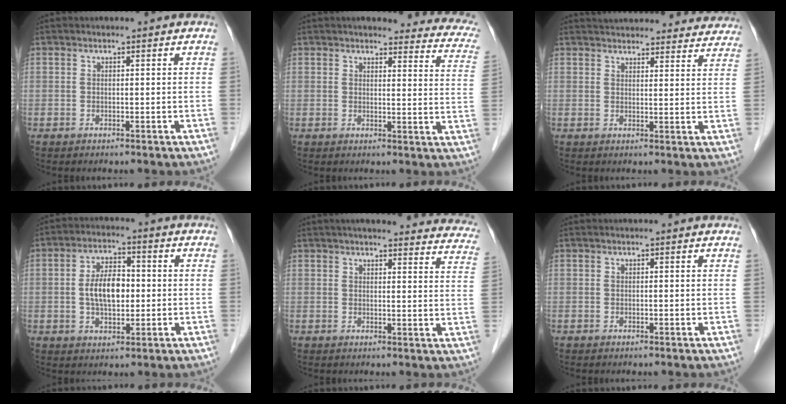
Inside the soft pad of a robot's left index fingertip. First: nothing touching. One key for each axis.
{"total": 17.8, "fx": 16.1, "fy": 3.9, "fz": 6.5, "tx": -0.041, "ty": -0.035, "tz": 0.153}
{"total": 23.2, "fx": 21.8, "fy": 5.3, "fz": 6.0, "tx": -0.084, "ty": -0.010, "tz": 0.259}
{"total": 7.2, "fx": -0.4, "fy": 3.6, "fz": 6.2, "tx": -0.123, "ty": 0.006, "tz": -0.007}
{"total": 24.9, "fx": 23.1, "fy": 3.9, "fz": 8.5, "tx": -0.100, "ty": -0.046, "tz": 0.250}
{"total": 0.8, "fx": 0.8, "fy": 0.0, "fz": 0.3, "tx": -0.009, "ty": 0.008, "tz": 0.007}